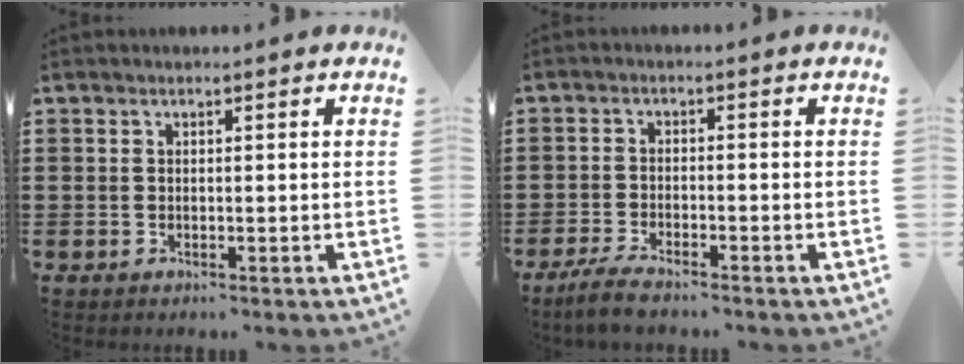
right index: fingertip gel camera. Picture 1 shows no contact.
{"total": 3.3, "force": [-3.0, 0.3, 1.4], "torque": [-0.038, -0.001, -0.062]}